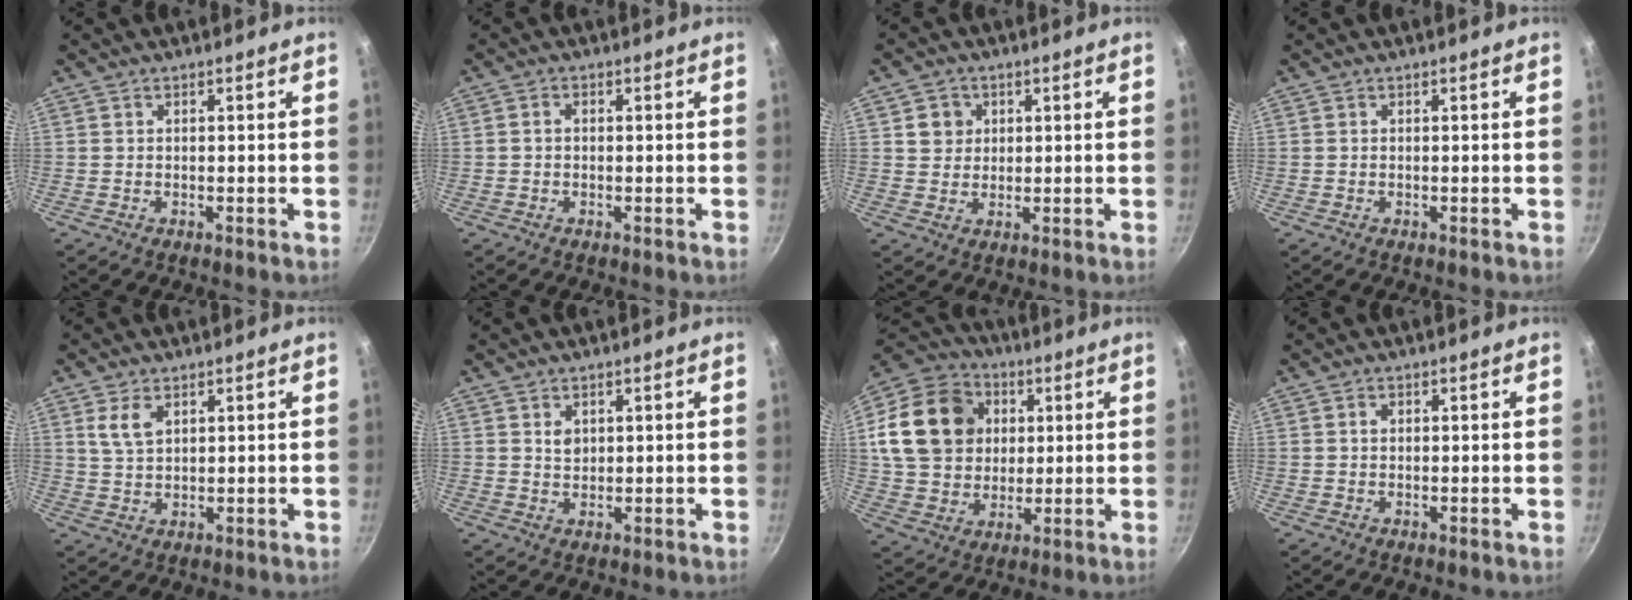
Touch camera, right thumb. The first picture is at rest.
{"total": 1.3, "force": [-0.1, 1.1, 0.8], "torque": [-0.015, 0.008, -0.002]}
{"total": 4.3, "force": [1.3, 4.0, 1.1], "torque": [0.009, 0.005, 0.020]}
{"total": 0.0}
{"total": 4.7, "force": [2.2, 2.7, 3.3], "torque": [-0.056, -0.006, 0.045]}
{"total": 2.2, "force": [0.8, 1.6, 1.2], "torque": [-0.013, -0.004, 0.015]}
{"total": 20.4, "force": [4.2, 16.7, 10.9], "torque": [-0.186, 0.021, 0.076]}
{"total": 0.9, "force": [0.2, 0.7, 0.5], "torque": [-0.007, 0.004, 0.004]}